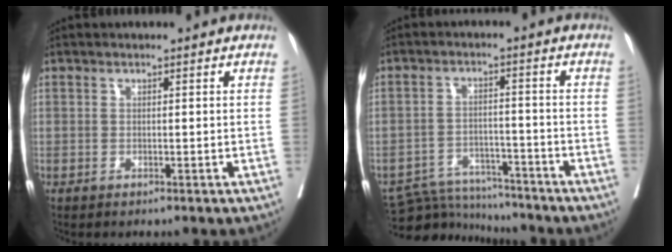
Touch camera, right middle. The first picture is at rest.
{"total": 8.6, "force": [-8.5, 1.5, -0.3], "torque": [0.007, 0.010, -0.140]}